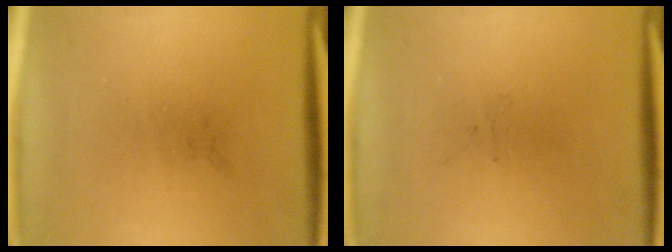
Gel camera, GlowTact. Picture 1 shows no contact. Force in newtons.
{"total": 0.0}